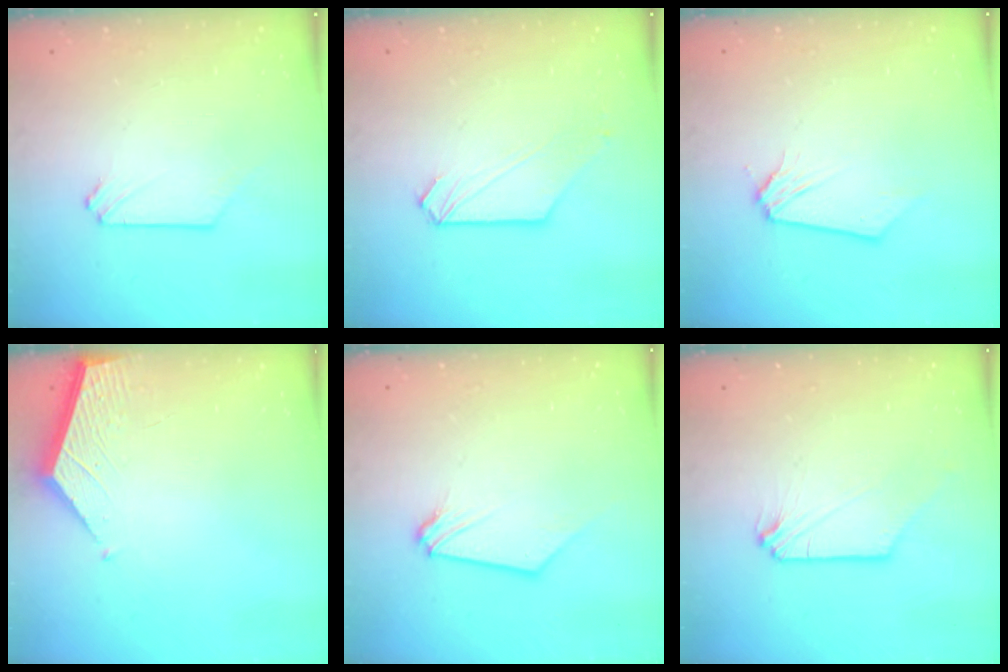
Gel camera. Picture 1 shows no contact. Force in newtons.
{"total": 1.8, "press": 1.8, "slide": 0.1}
{"total": 0.0}
{"total": 1.9, "press": 1.9, "slide": 0.2}
{"total": 0.7, "press": 0.6, "slide": 0.2}
{"total": 0.0}